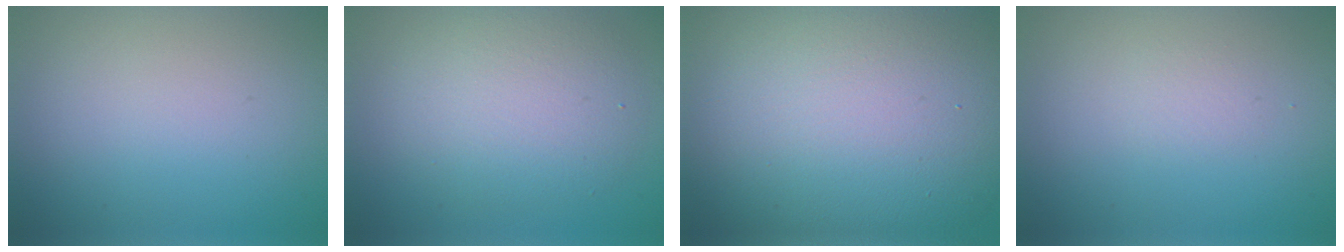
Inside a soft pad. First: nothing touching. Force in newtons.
{"total": 5.3, "press": 5.3, "slide": 0.3}
{"total": 19.1, "press": 19.1, "slide": 1.0}
{"total": 0.7, "press": 0.7, "slide": 0.0}